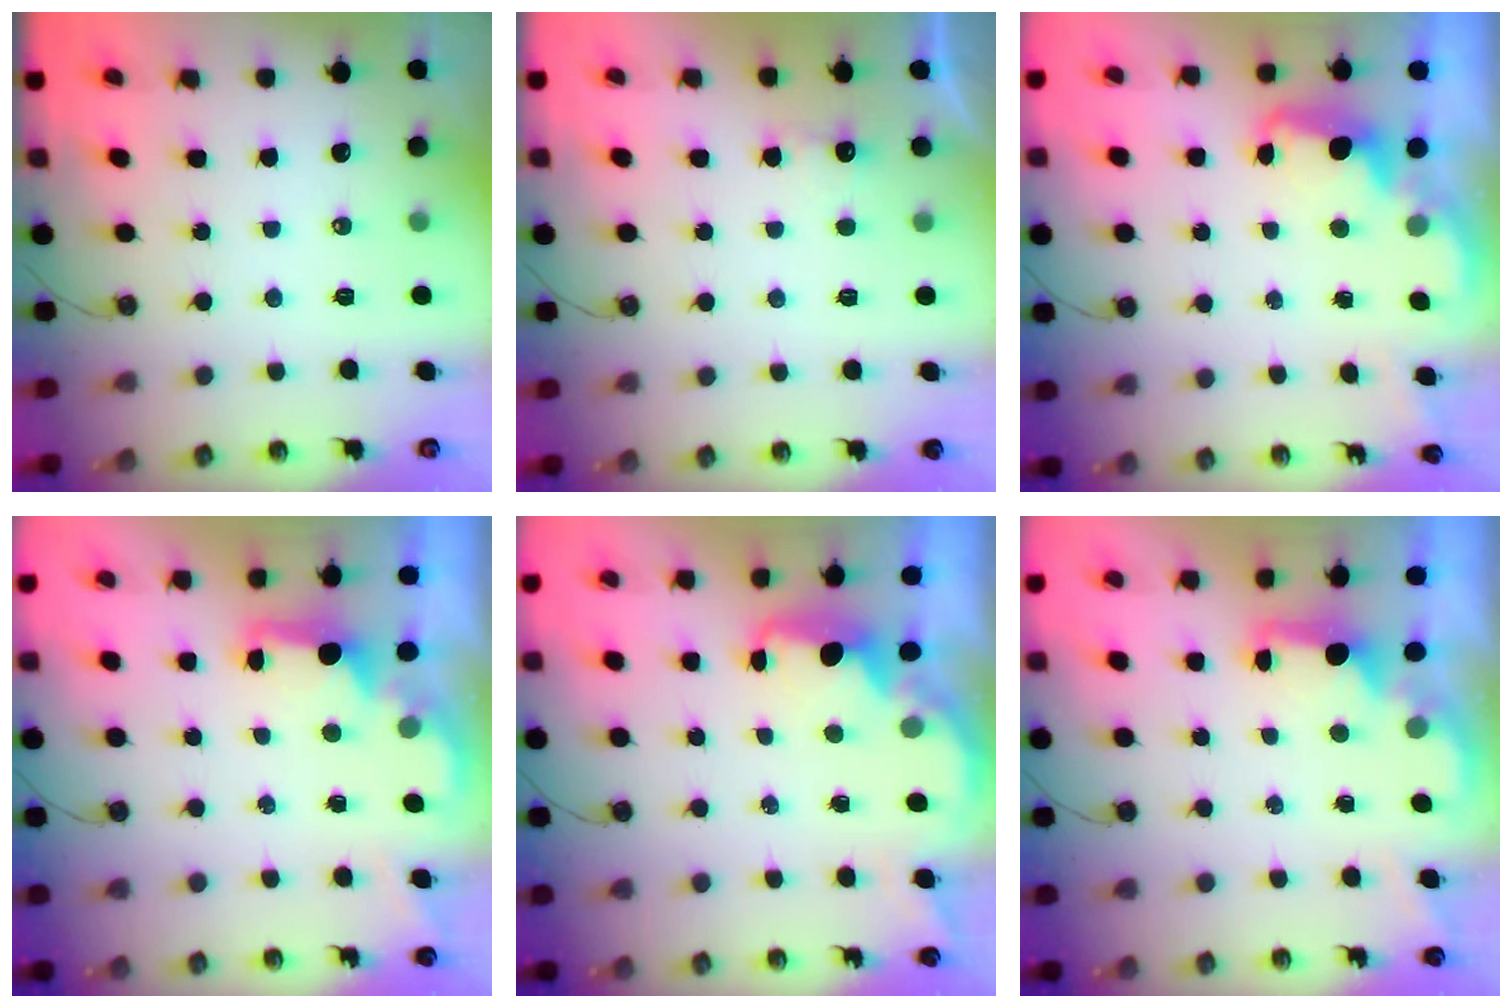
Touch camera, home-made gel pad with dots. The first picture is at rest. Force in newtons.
{"total": 2.6, "press": 2.4, "slide": 0.9}
{"total": 2.6, "press": 2.6, "slide": 0.5}
{"total": 2.0, "press": 1.9, "slide": 0.7}
{"total": 2.3, "press": 2.2, "slide": 0.9}
{"total": 1.9, "press": 1.7, "slide": 0.8}